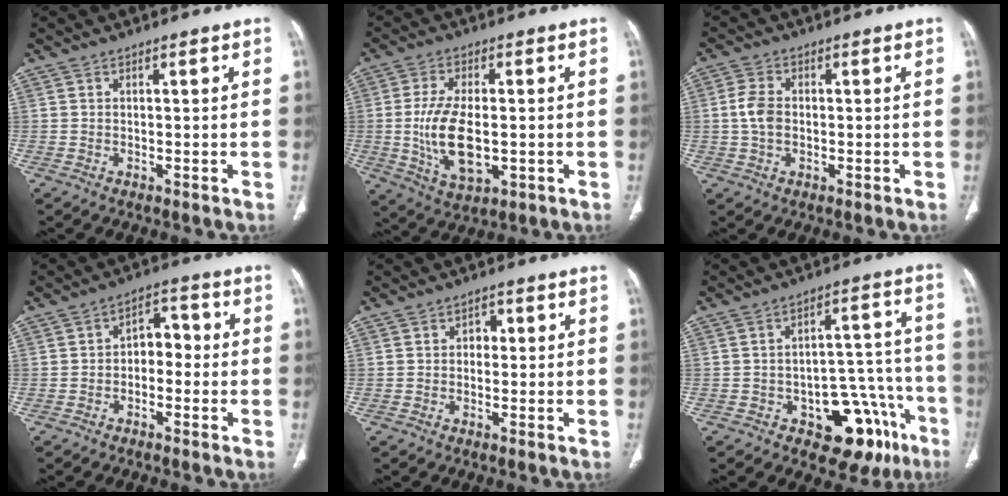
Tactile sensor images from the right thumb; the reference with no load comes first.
{"total": 12.1, "force": [-1.3, 6.1, 10.4], "torque": [-0.198, -0.008, -0.014]}
{"total": 5.0, "force": [-0.1, 3.4, 3.7], "torque": [-0.080, 0.010, -0.006]}
{"total": 5.4, "force": [-1.1, 3.8, 3.7], "torque": [-0.031, 0.032, -0.029]}
{"total": 2.1, "force": [0.0, 1.7, 1.2], "torque": [-0.003, 0.007, -0.007]}
{"total": 15.8, "force": [-8.4, 8.8, 10.2], "torque": [-0.076, 0.077, -0.105]}